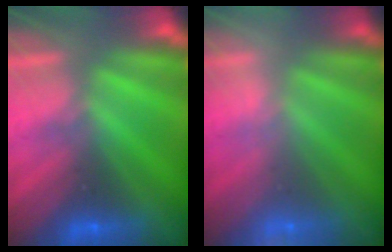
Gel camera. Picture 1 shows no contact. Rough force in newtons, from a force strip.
{"total": 2.1}